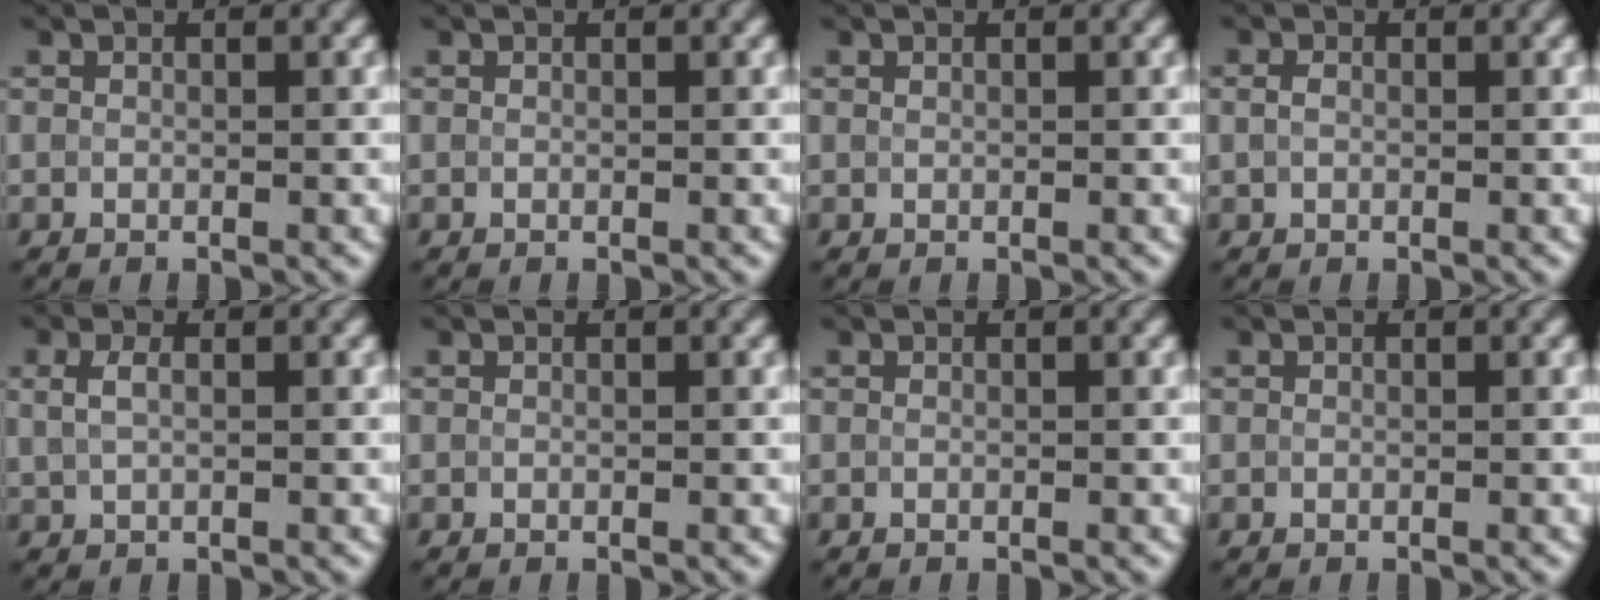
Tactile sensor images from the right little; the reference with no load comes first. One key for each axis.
{"total": 0.0}
{"total": 0.0}
{"total": 1.0, "fx": 0.1, "fy": 0.7, "fz": 0.7, "tx": -0.016, "ty": 0.002, "tz": 0.001}
{"total": 1.6, "fx": 0.4, "fy": 0.8, "fz": 1.3, "tx": -0.033, "ty": 0.002, "tz": 0.010}
{"total": 0.0}
{"total": 0.0}
{"total": 0.0}